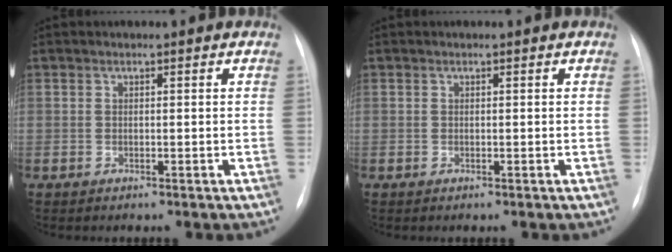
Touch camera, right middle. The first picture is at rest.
{"total": 0.0}